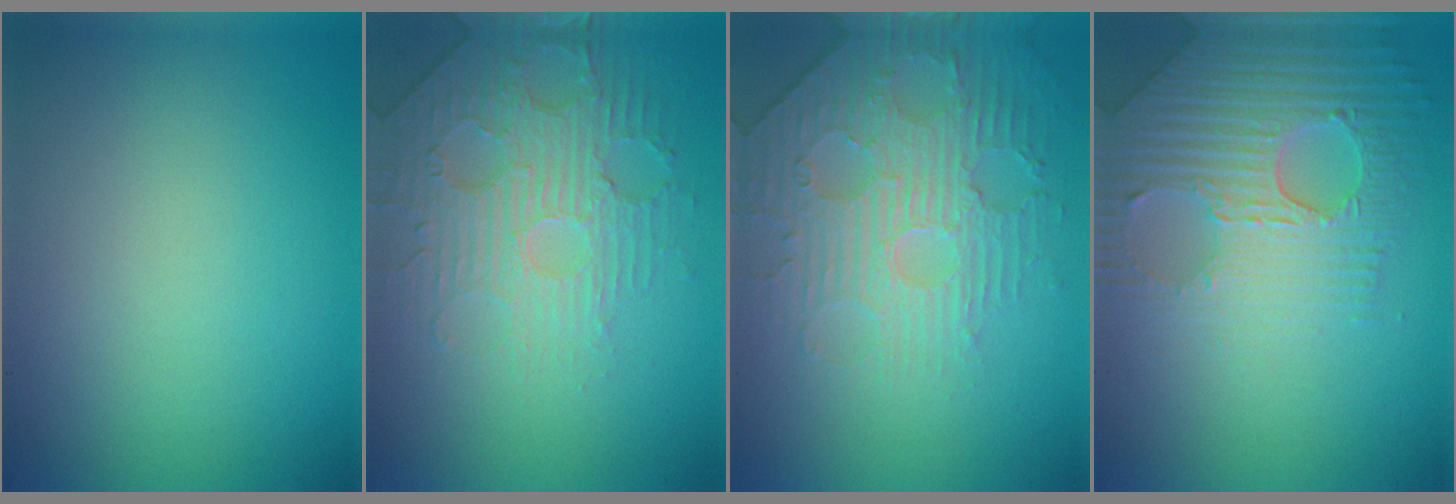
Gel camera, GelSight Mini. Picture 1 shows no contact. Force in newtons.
{"total": 4.6, "press": 3.6, "slide": 2.9}
{"total": 4.4, "press": 4.0, "slide": 1.7}
{"total": 7.5, "press": 5.4, "slide": 5.2}